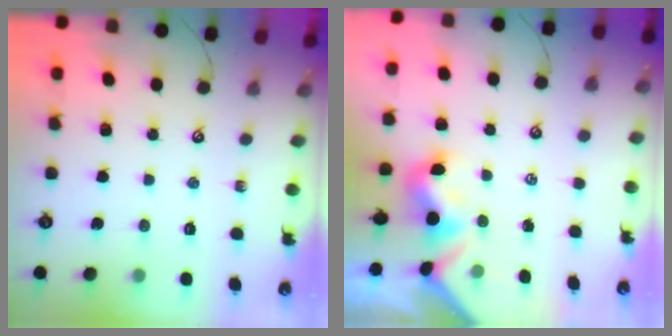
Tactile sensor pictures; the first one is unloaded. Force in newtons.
{"total": 1.5, "press": 1.3, "slide": 0.7}